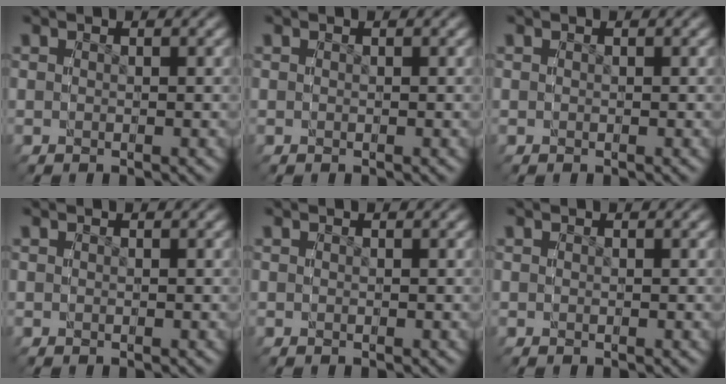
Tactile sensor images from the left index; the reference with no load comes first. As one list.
[{"total": 0.0}, {"total": 0.0}, {"total": 0.0}, {"total": 0.0}, {"total": 0.0}]